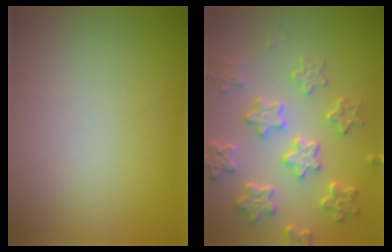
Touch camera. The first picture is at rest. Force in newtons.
{"total": 5.8, "press": 4.5, "slide": 3.6}